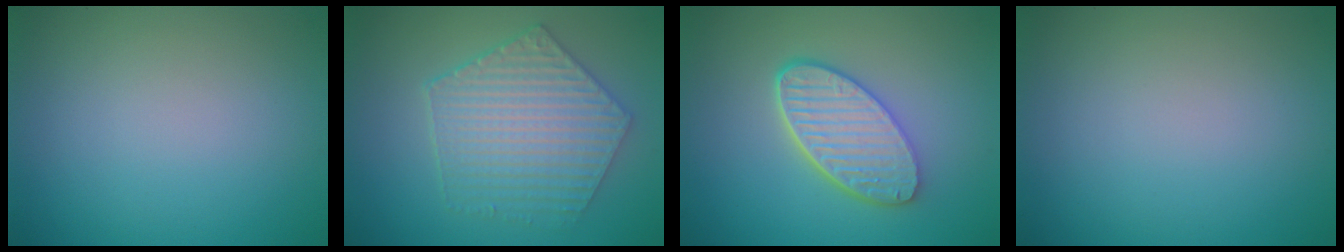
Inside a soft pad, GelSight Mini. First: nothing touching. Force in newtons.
{"total": 5.8, "press": 4.7, "slide": 3.4}
{"total": 5.6, "press": 4.4, "slide": 3.4}
{"total": 0.0}